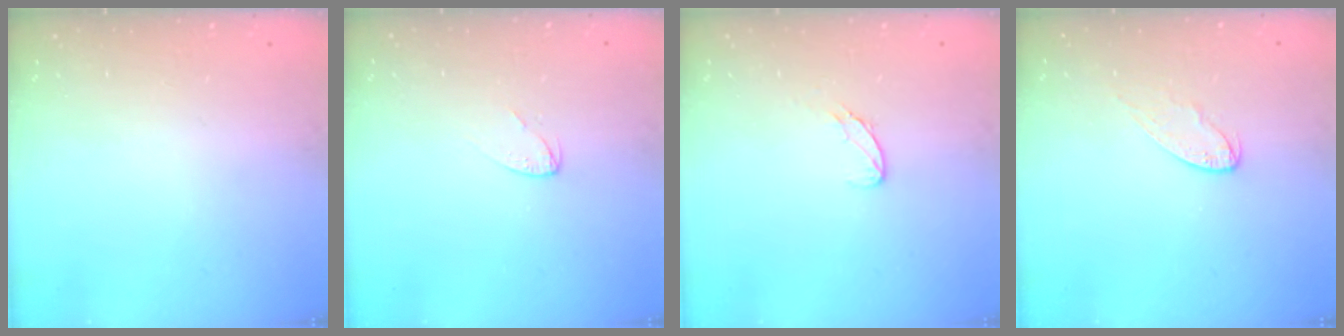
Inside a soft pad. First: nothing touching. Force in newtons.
{"total": 2.5, "press": 2.5, "slide": 0.2}
{"total": 5.6, "press": 5.6, "slide": 0.5}
{"total": 5.5, "press": 5.5, "slide": 0.4}